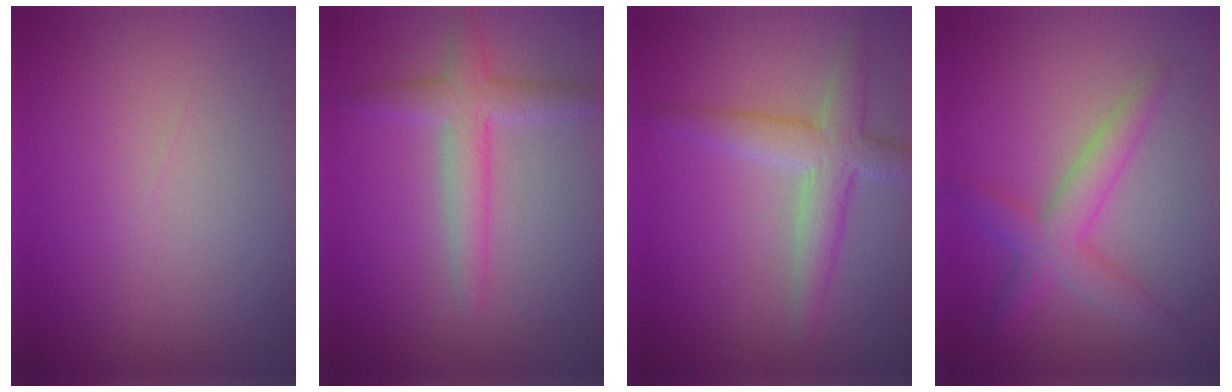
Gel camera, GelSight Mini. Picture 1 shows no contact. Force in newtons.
{"total": 3.1, "press": 3.1, "slide": 0.1}
{"total": 3.9, "press": 3.9, "slide": 0.2}
{"total": 3.6, "press": 3.6, "slide": 0.0}